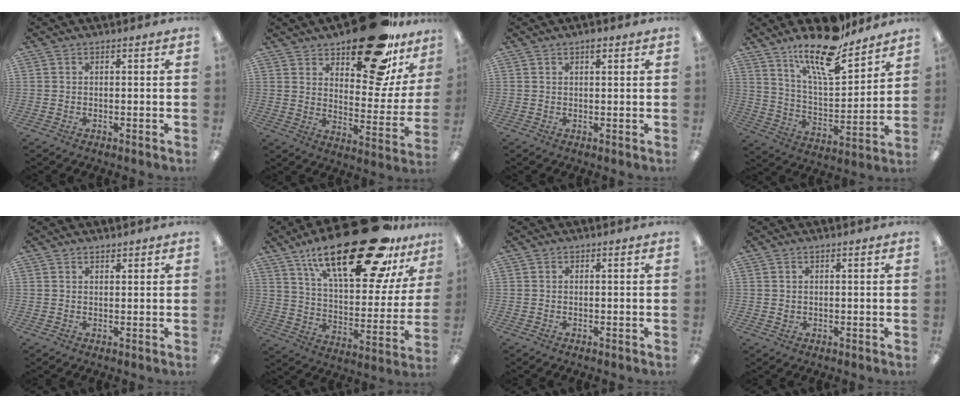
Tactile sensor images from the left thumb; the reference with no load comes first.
{"total": 23.7, "force": [16.7, 9.6, 13.7], "torque": [-0.171, -0.104, 0.274]}
{"total": 2.0, "force": [1.4, 0.6, 1.3], "torque": [-0.021, -0.001, 0.024]}
{"total": 17.3, "force": [13.8, 4.8, 9.3], "torque": [-0.163, -0.086, 0.231]}
{"total": 1.4, "force": [1.2, 0.5, 0.4], "torque": [-0.008, -0.001, 0.023]}
{"total": 31.0, "force": [20.1, 11.1, 20.8], "torque": [-0.317, -0.118, 0.327]}
{"total": 0.0}
{"total": 0.9, "force": [0.5, 0.8, 0.3], "torque": [-0.007, 0.005, 0.008]}